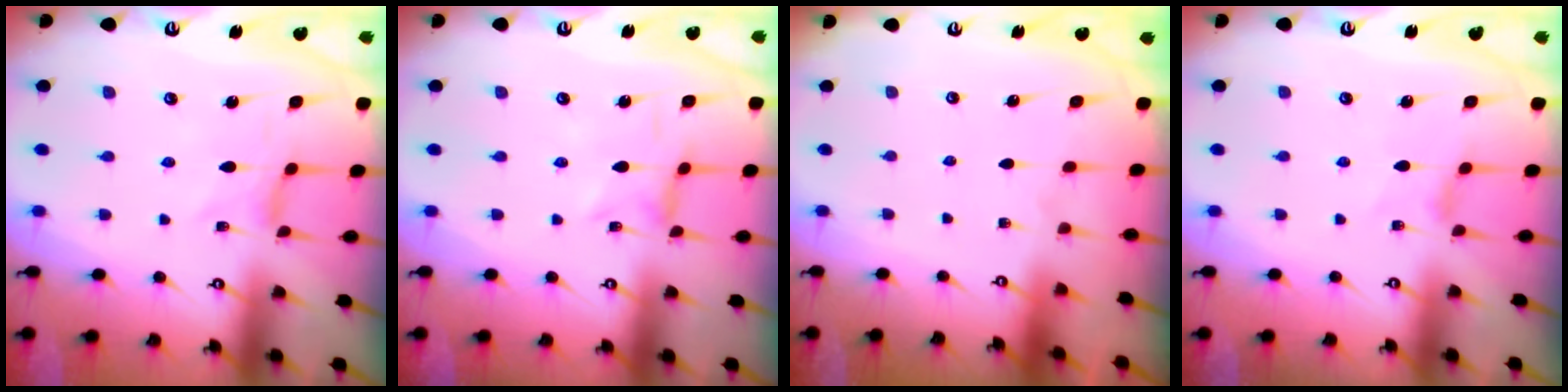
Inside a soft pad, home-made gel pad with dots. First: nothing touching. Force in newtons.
{"total": 0.6, "press": 0.5, "slide": 0.2}
{"total": 0.0}
{"total": 0.9, "press": 0.8, "slide": 0.4}